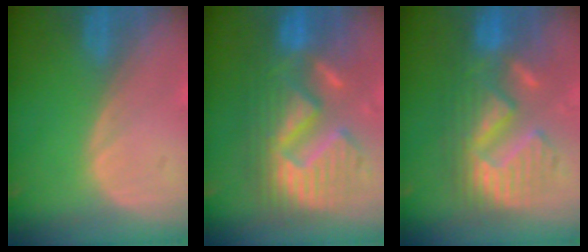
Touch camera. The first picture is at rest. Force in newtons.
{"total": 13.2, "press": 13.1, "slide": 1.3}
{"total": 11.0, "press": 11.0, "slide": 1.0}